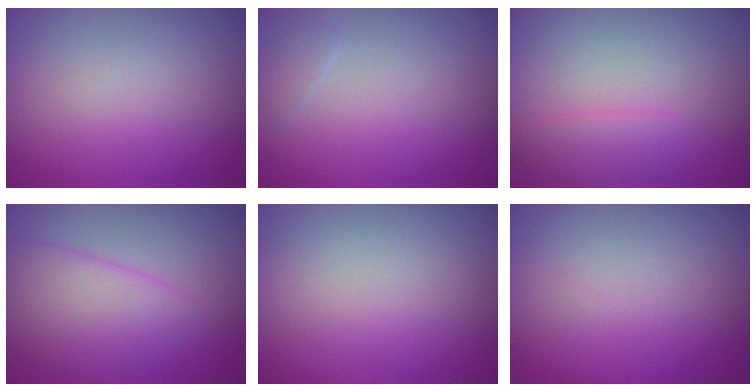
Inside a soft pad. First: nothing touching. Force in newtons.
{"total": 0.9, "press": 0.9, "slide": 0.0}
{"total": 1.9, "press": 1.9, "slide": 0.2}
{"total": 4.3, "press": 4.3, "slide": 0.1}
{"total": 0.0}
{"total": 0.0}